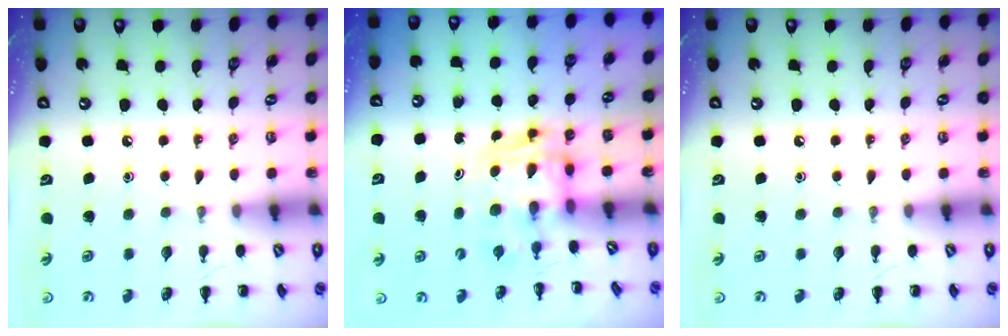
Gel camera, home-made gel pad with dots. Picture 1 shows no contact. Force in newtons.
{"total": 2.9, "press": 2.9, "slide": 0.5}
{"total": 0.0}